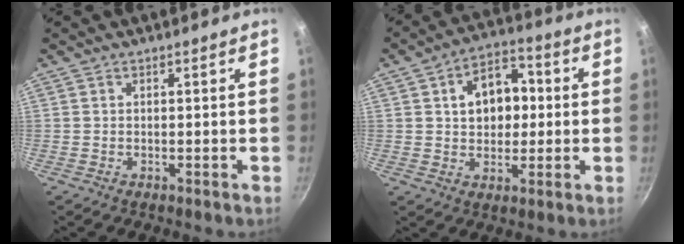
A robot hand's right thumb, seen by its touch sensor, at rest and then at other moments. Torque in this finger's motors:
{"motor_torque": [-0.46, 0.83, 0.25, 0.35, 0.20]}